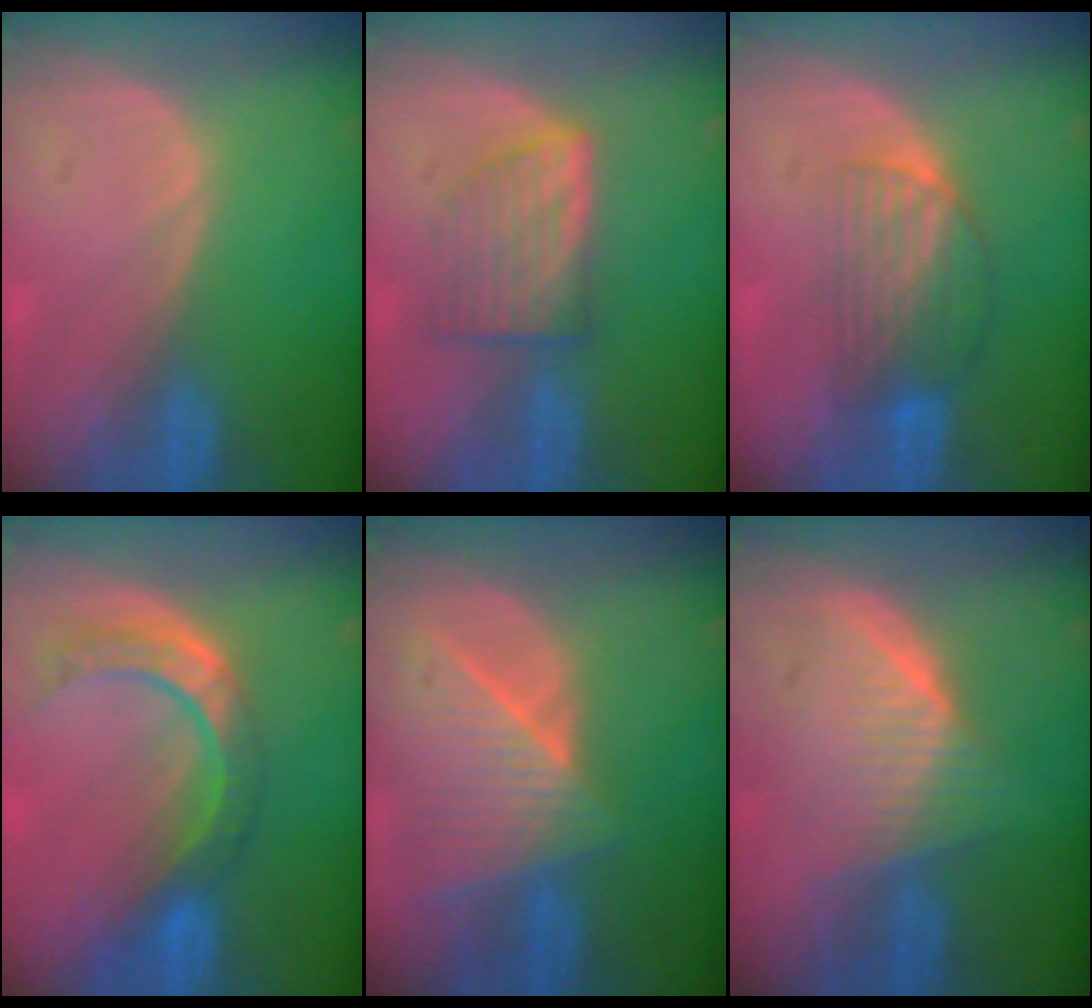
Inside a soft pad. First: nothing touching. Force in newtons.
{"total": 6.2, "press": 5.9, "slide": 1.9}
{"total": 6.6, "press": 5.8, "slide": 3.0}
{"total": 8.5, "press": 7.2, "slide": 4.6}
{"total": 8.5, "press": 7.6, "slide": 3.7}
{"total": 6.2, "press": 6.1, "slide": 1.2}